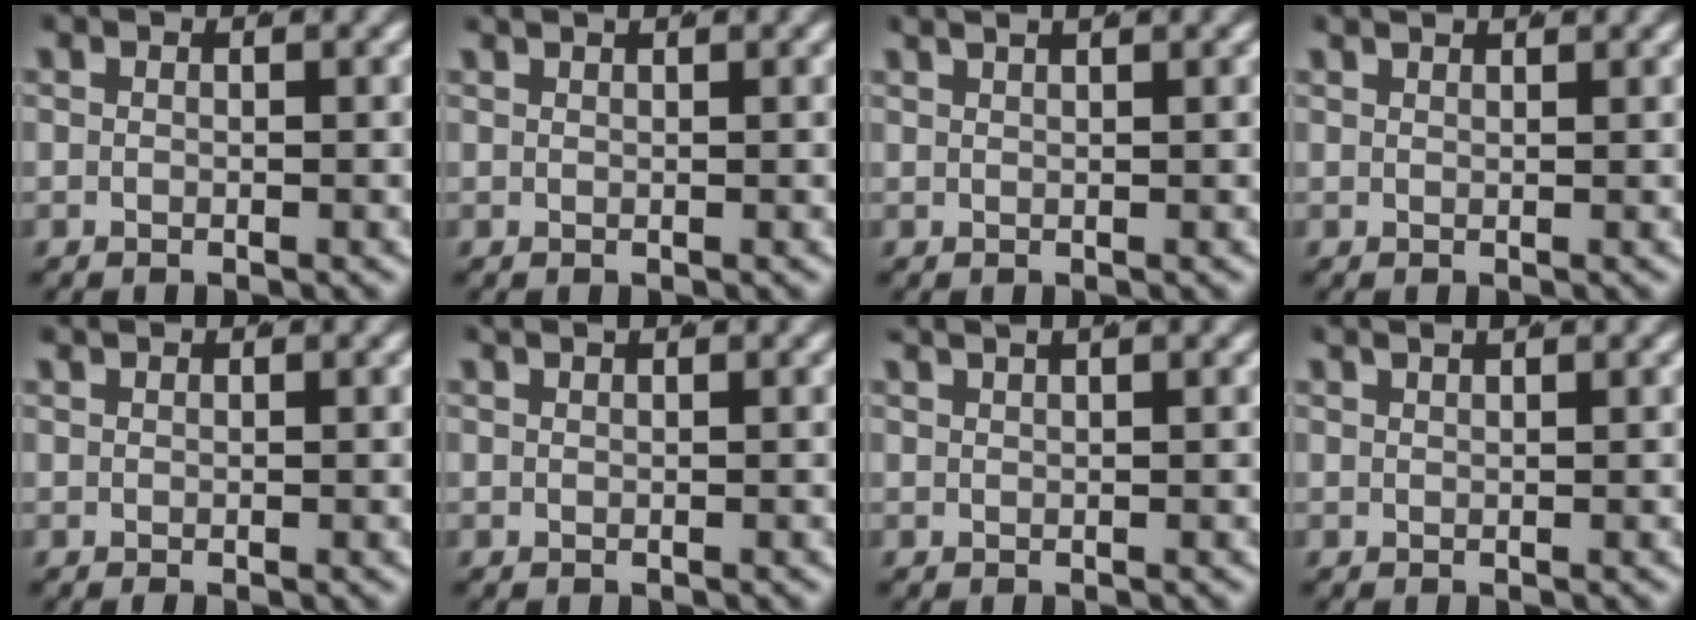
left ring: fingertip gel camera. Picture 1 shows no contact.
{"total": 1.1, "force": [1.0, -0.2, 0.5], "torque": [-0.001, 0.005, 0.017]}
{"total": 2.5, "force": [2.1, 0.1, 1.4], "torque": [-0.010, 0.010, 0.034]}
{"total": 1.5, "force": [1.4, -0.3, 0.5], "torque": [0.000, 0.001, 0.025]}
{"total": 0.6, "force": [0.5, -0.4, 0.2], "torque": [0.002, -0.003, 0.014]}
{"total": 1.5, "force": [1.3, -0.1, 0.7], "torque": [-0.004, 0.007, 0.021]}
{"total": 2.8, "force": [2.3, 0.2, 1.6], "torque": [-0.014, 0.013, 0.037]}
{"total": 2.2, "force": [1.9, 0.0, 1.1], "torque": [-0.008, 0.008, 0.032]}